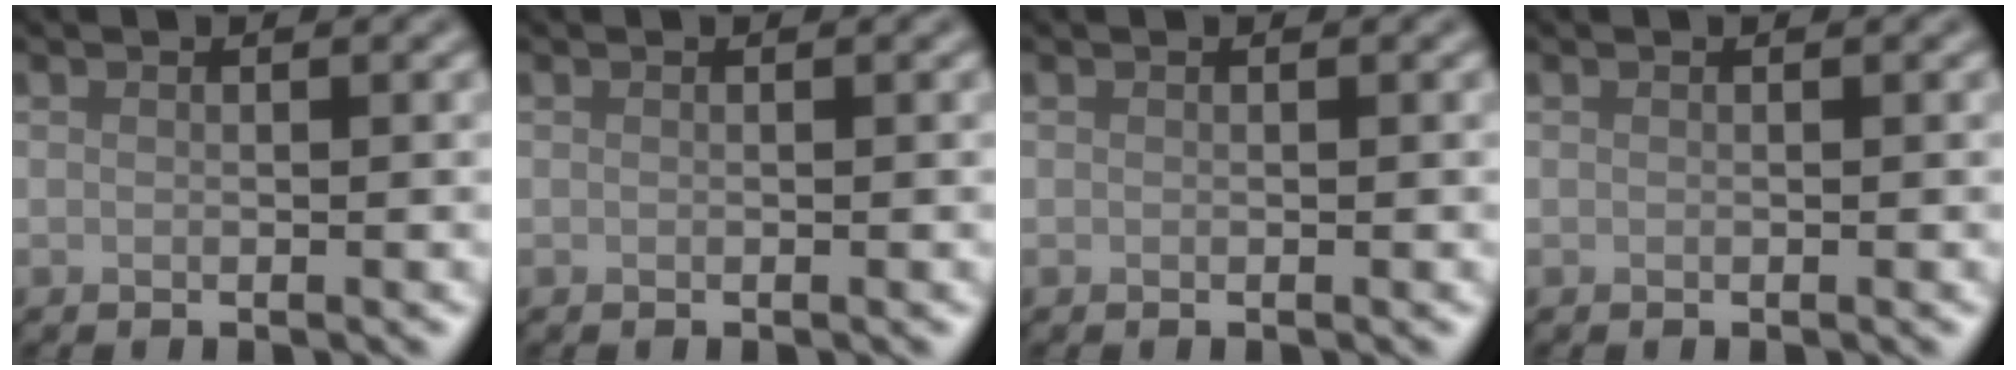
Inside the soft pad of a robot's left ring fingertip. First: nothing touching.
{"total": 0.0}
{"total": 0.0}
{"total": 0.0}